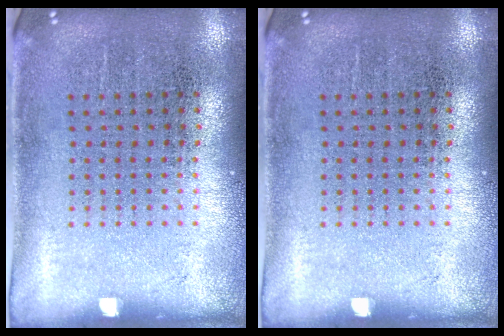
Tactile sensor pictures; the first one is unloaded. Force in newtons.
{"total": 0.0}